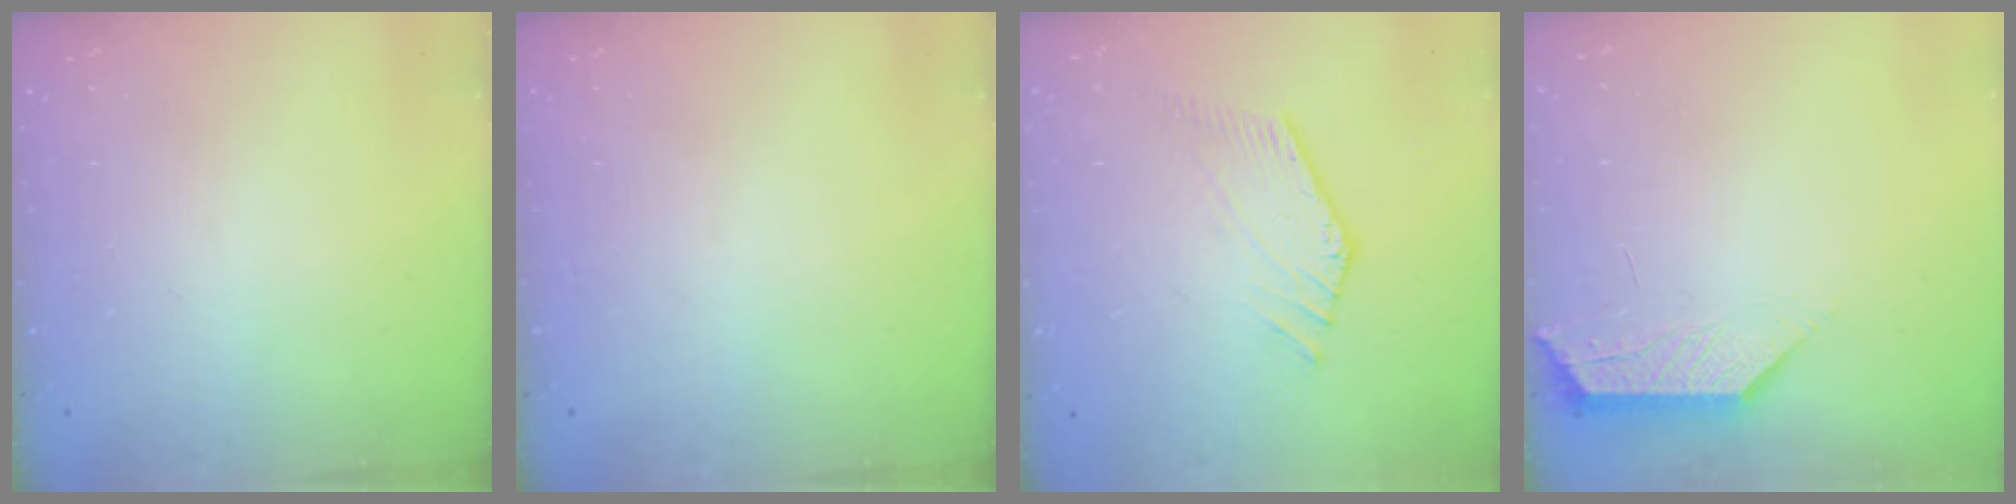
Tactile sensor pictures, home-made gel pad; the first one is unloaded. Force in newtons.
{"total": 0.0}
{"total": 3.7, "press": 3.7, "slide": 0.6}
{"total": 1.9, "press": 1.9, "slide": 0.4}